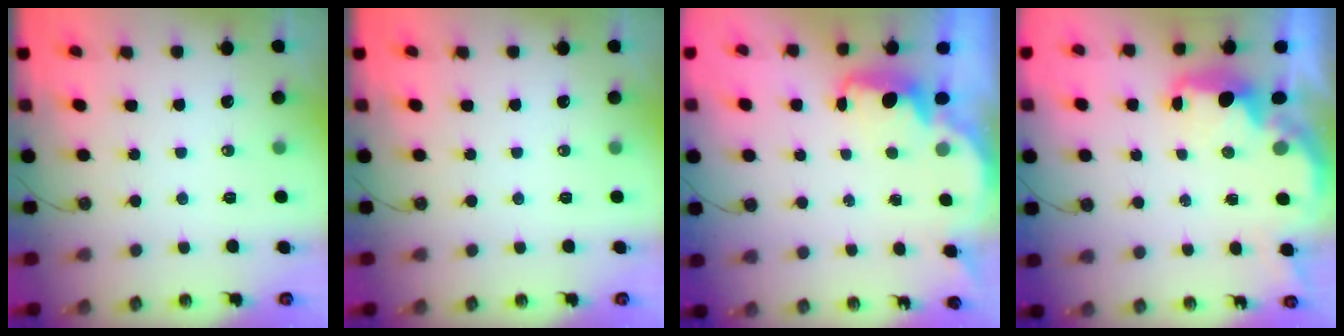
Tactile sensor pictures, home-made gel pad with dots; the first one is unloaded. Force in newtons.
{"total": 0.0}
{"total": 2.4, "press": 2.3, "slide": 0.6}
{"total": 2.9, "press": 2.8, "slide": 0.4}